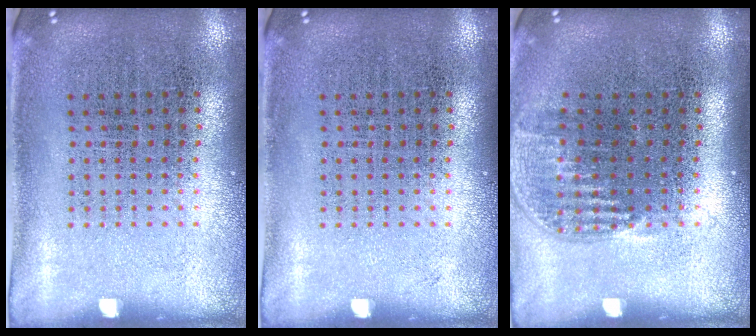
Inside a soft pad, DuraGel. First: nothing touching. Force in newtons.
{"total": 0.0}
{"total": 1.1, "press": 0.9, "slide": 0.6}